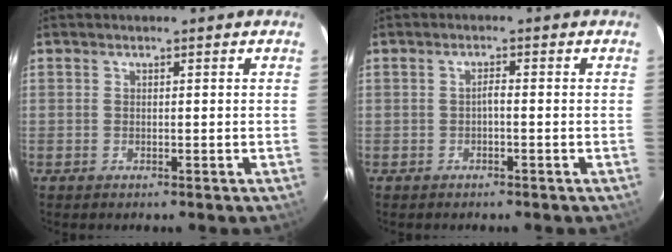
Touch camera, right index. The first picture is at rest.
{"total": 1.0, "force": [-0.5, 0.2, 0.8], "torque": [-0.016, 0.006, -0.010]}